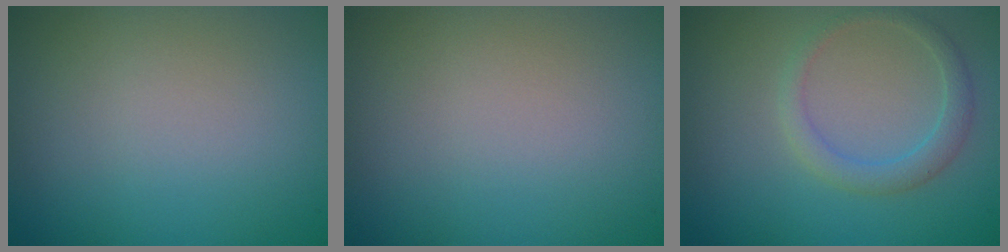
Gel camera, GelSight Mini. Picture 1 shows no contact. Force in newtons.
{"total": 0.0}
{"total": 2.1, "press": 2.1, "slide": 0.1}